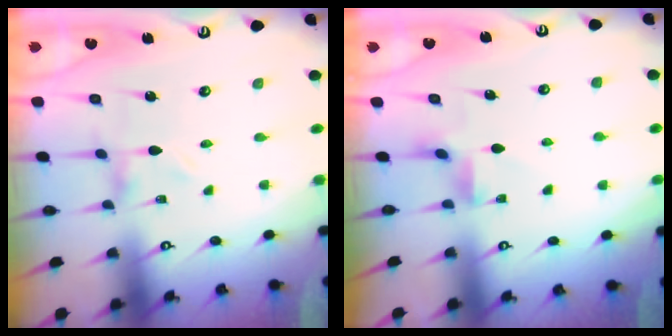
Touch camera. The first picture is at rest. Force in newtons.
{"total": 2.6, "press": 2.6, "slide": 0.5}